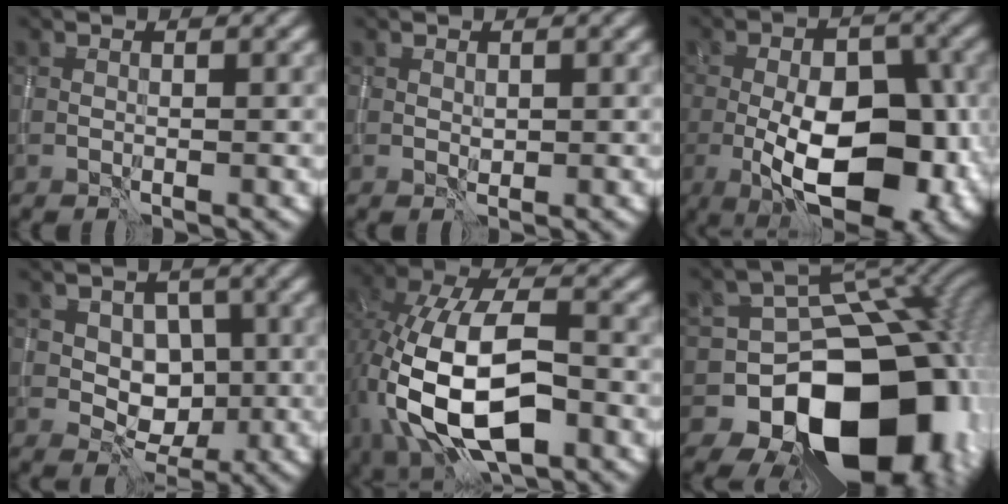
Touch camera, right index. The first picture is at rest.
{"total": 0.6, "force": [0.3, 0.4, 0.2], "torque": [-0.006, -0.001, 0.008]}
{"total": 12.5, "force": [-3.1, 6.1, 10.5], "torque": [-0.150, -0.001, -0.051]}
{"total": 4.0, "force": [0.2, 3.3, 2.2], "torque": [-0.018, -0.001, -0.004]}
{"total": 13.5, "force": [-3.7, 7.1, 10.9], "torque": [-0.228, -0.006, -0.068]}
{"total": 18.3, "force": [-6.3, 13.8, 10.1], "torque": [-0.105, -0.007, -0.095]}